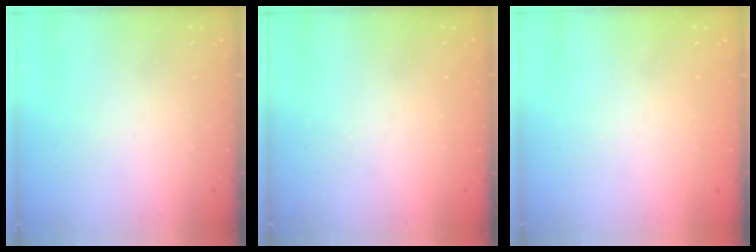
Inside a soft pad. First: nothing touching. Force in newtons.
{"total": 1.0, "press": 0.9, "slide": 0.4}
{"total": 1.0, "press": 0.9, "slide": 0.4}